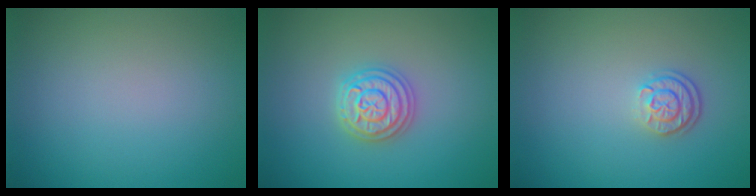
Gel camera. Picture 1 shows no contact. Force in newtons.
{"total": 3.7, "press": 3.6, "slide": 0.5}
{"total": 2.4, "press": 1.9, "slide": 1.5}